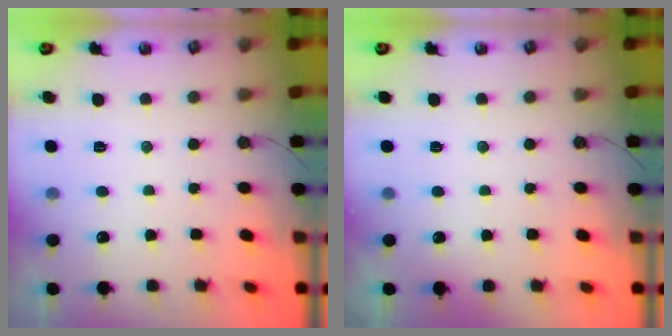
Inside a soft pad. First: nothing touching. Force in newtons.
{"total": 1.5, "press": 0.2, "slide": 1.5}